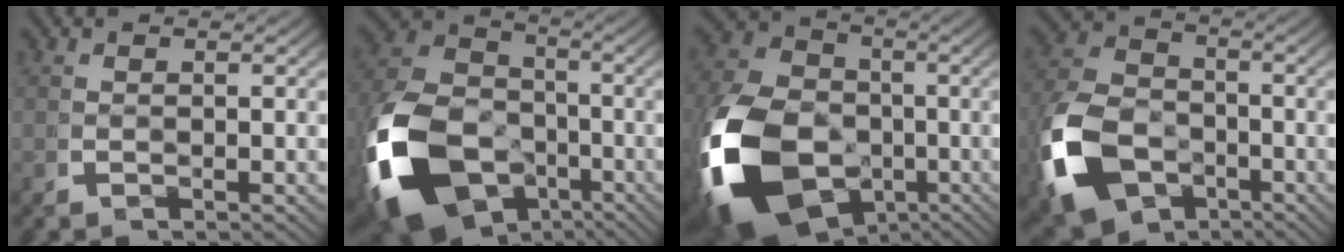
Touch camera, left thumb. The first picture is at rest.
{"total": 17.0, "force": [-4.9, 12.5, 10.5], "torque": [-0.234, -0.066, -0.058]}
{"total": 18.9, "force": [-4.4, 13.7, 12.2], "torque": [-0.276, -0.073, -0.043]}
{"total": 12.0, "force": [-3.7, 9.0, 7.0], "torque": [-0.163, -0.049, -0.043]}